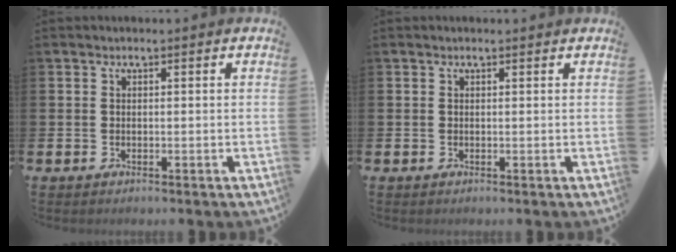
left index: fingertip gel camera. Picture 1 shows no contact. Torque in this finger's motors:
{"motor_torque": [0.71, -1.13, 0.04, -0.01]}